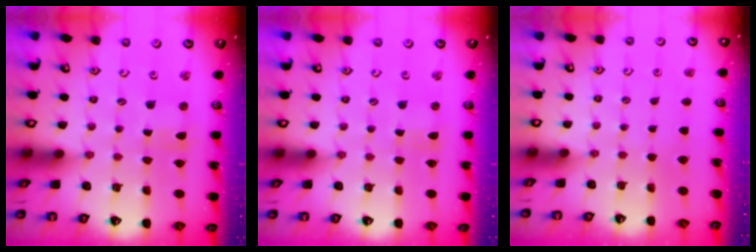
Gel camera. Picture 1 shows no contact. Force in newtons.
{"total": 0.0}
{"total": 0.0}